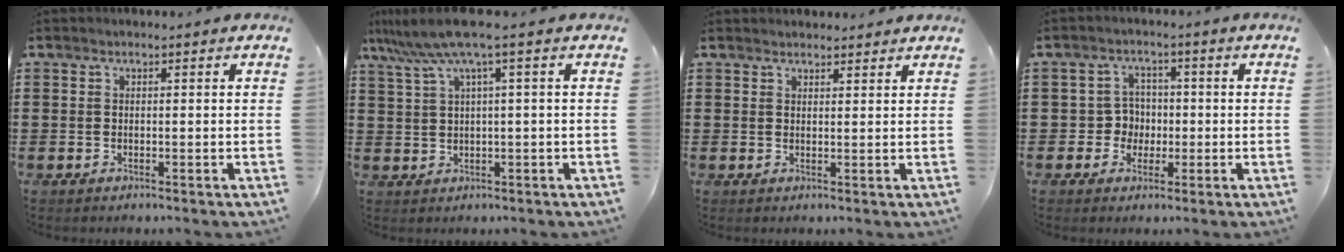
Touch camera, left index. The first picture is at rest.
{"total": 5.8, "force": [2.1, -0.4, 5.4], "torque": [-0.124, -0.019, 0.030]}
{"total": 1.6, "force": [1.6, 0.3, -0.1], "torque": [-0.002, 0.001, 0.031]}
{"total": 4.0, "force": [-0.7, 3.7, 1.2], "torque": [-0.038, 0.008, -0.016]}